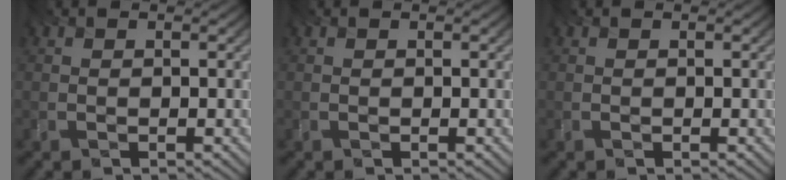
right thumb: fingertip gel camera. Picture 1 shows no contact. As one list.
[{"total": 0.0}, {"total": 0.0}]